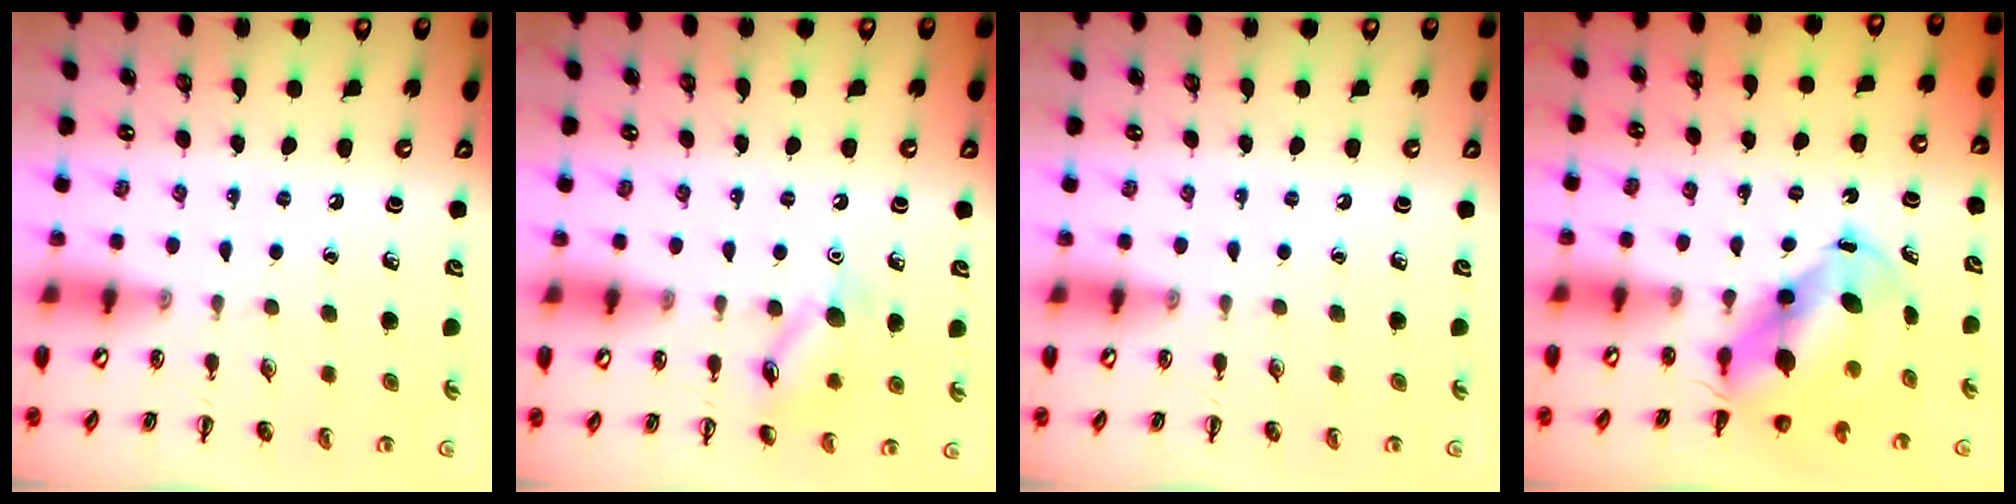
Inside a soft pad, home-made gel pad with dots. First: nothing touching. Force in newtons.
{"total": 10.6, "press": 10.6, "slide": 0.4}
{"total": 0.0}
{"total": 7.2, "press": 6.9, "slide": 2.3}